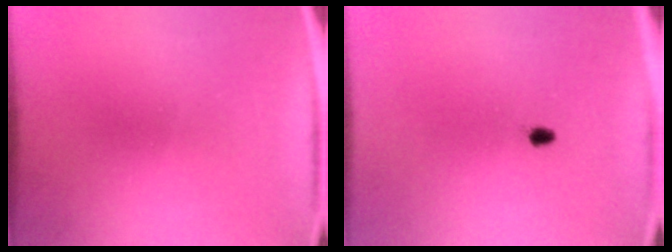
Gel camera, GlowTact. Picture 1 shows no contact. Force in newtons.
{"total": 0.9}